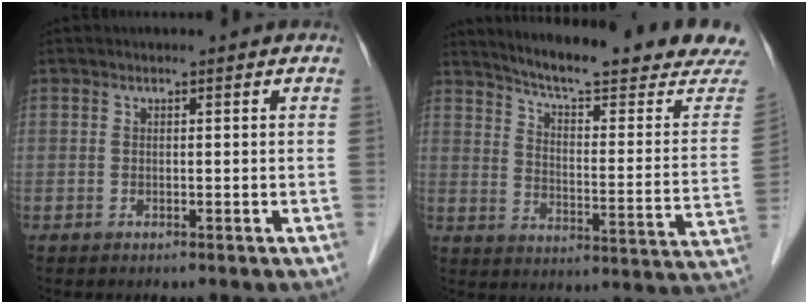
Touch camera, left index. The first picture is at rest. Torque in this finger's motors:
{"motor_torque": [-0.13, -0.26, 0.15, 0.05]}